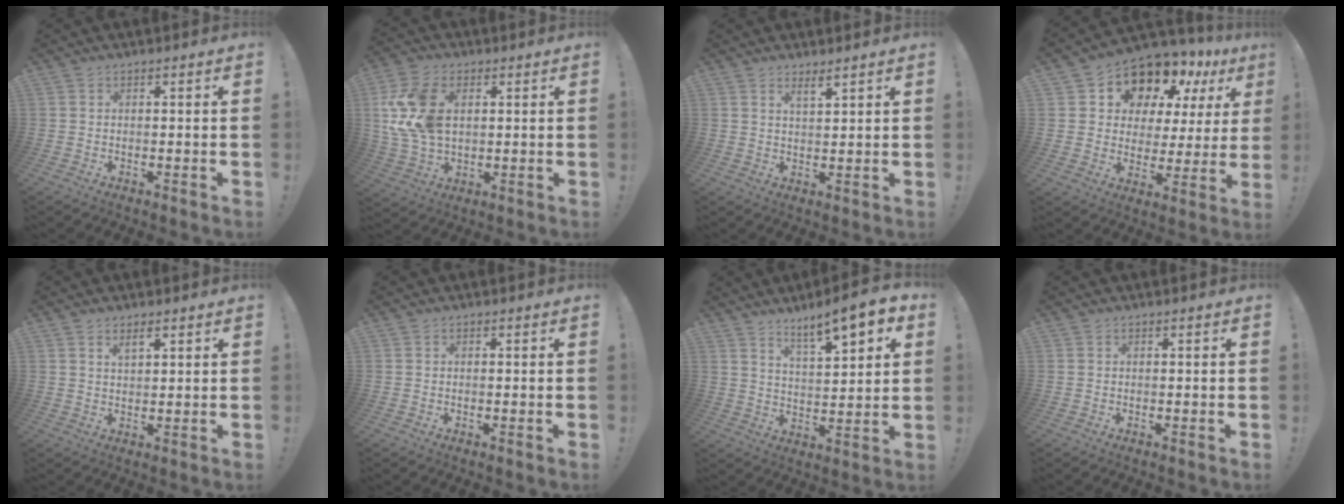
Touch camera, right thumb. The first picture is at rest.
{"total": 15.5, "force": [3.1, 10.4, 11.0], "torque": [-0.214, -0.007, 0.061]}
{"total": 3.1, "force": [2.5, 0.4, 1.7], "torque": [-0.028, -0.014, 0.043]}
{"total": 12.7, "force": [9.8, 7.0, 4.0], "torque": [-0.060, -0.088, 0.180]}
{"total": 3.0, "force": [2.1, 1.0, 1.8], "torque": [-0.016, -0.016, 0.033]}
{"total": 0.0}
{"total": 11.2, "force": [7.9, 1.9, 7.7], "torque": [-0.110, -0.056, 0.127]}
{"total": 0.0}